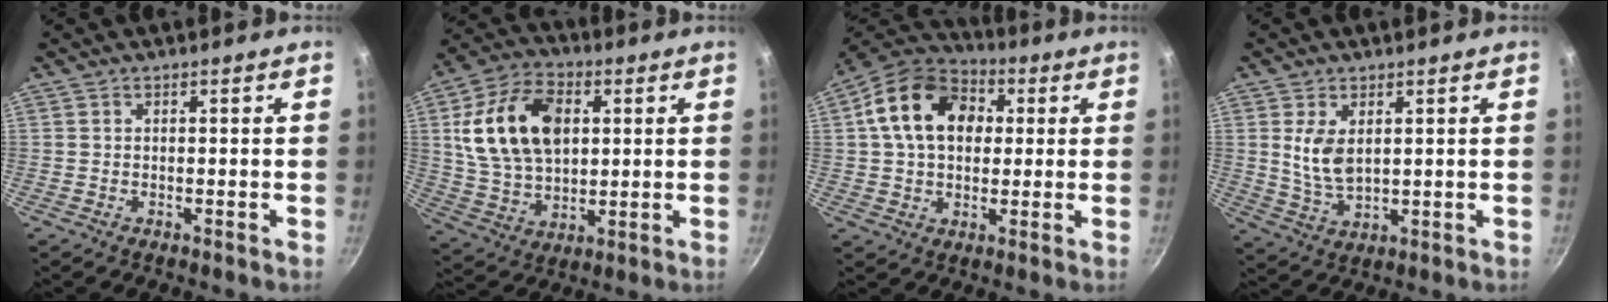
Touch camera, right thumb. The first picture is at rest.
{"total": 18.7, "force": [3.9, 12.3, 13.5], "torque": [-0.227, -0.002, 0.072]}
{"total": 16.8, "force": [3.5, 12.2, 11.0], "torque": [-0.164, 0.024, 0.044]}
{"total": 7.0, "force": [1.9, 3.9, 5.5], "torque": [-0.100, -0.021, 0.045]}